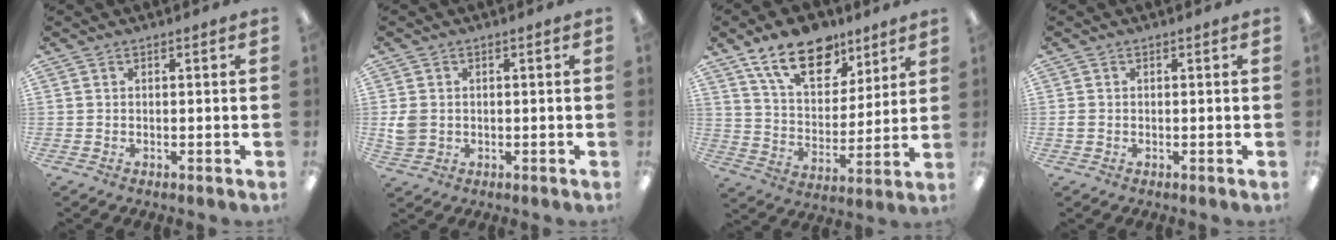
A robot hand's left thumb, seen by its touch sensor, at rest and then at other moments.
{"total": 4.1, "force": [0.1, 3.6, 2.0], "torque": [-0.035, 0.003, 0.002]}
{"total": 17.0, "force": [11.6, 8.9, 8.6], "torque": [-0.146, -0.055, 0.208]}
{"total": 1.1, "force": [-0.2, 0.9, 0.6], "torque": [-0.011, 0.003, -0.004]}